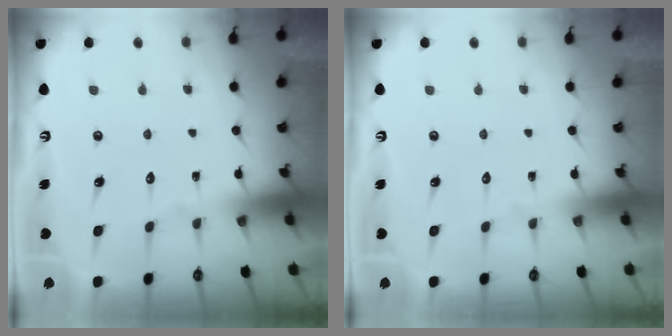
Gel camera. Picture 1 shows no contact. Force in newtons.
{"total": 0.0}